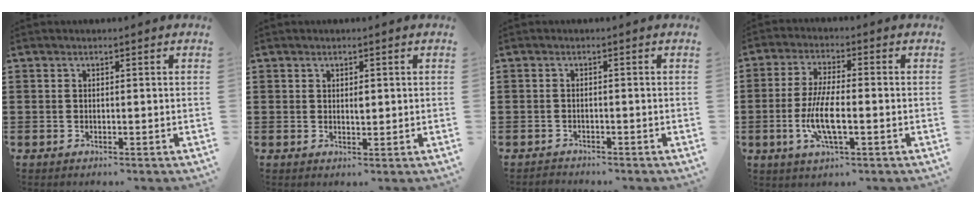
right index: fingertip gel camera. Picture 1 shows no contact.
{"total": 1.2, "force": [0.4, 0.6, 0.9], "torque": [-0.011, -0.001, 0.006]}
{"total": 1.1, "force": [-1.1, 0.0, -0.1], "torque": [-0.003, 0.000, -0.023]}
{"total": 7.5, "force": [-2.0, 2.1, 6.9], "torque": [-0.151, -0.012, -0.042]}